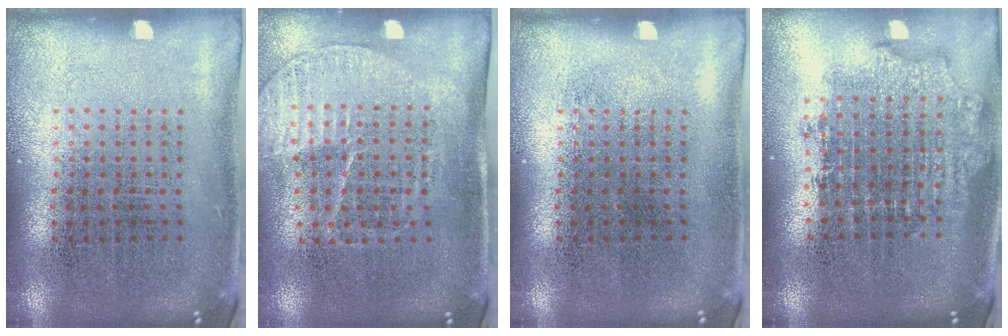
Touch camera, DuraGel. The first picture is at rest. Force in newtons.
{"total": 1.5, "press": 1.3, "slide": 0.8}
{"total": 0.0}
{"total": 1.8, "press": 1.4, "slide": 1.1}